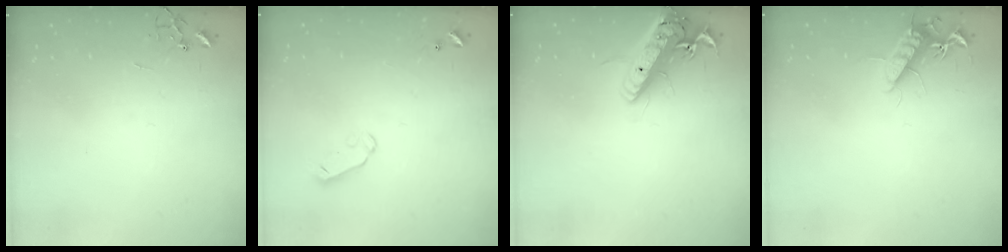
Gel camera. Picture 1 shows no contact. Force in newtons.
{"total": 5.9, "press": 5.9, "slide": 0.6}
{"total": 17.6, "press": 17.2, "slide": 3.6}
{"total": 11.3, "press": 11.3, "slide": 0.7}